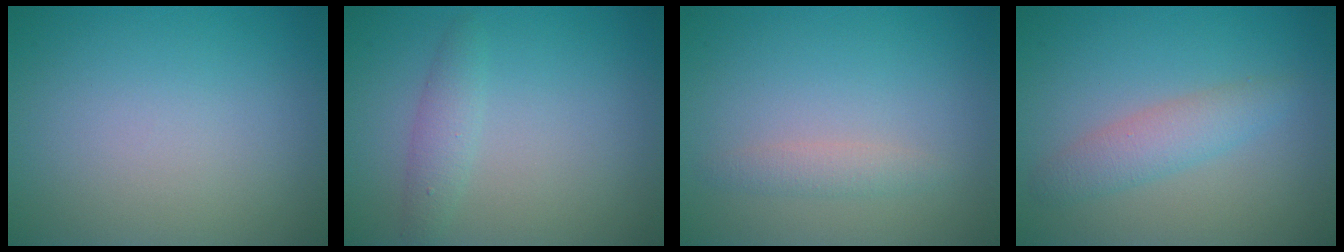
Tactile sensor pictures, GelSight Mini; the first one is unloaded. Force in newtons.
{"total": 1.7, "press": 1.7, "slide": 0.1}
{"total": 1.4, "press": 1.4, "slide": 0.1}
{"total": 2.6, "press": 2.6, "slide": 0.1}